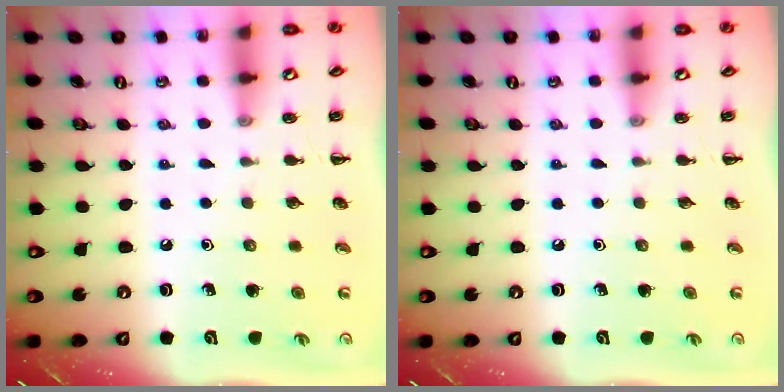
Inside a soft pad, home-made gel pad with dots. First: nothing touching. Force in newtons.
{"total": 0.0}